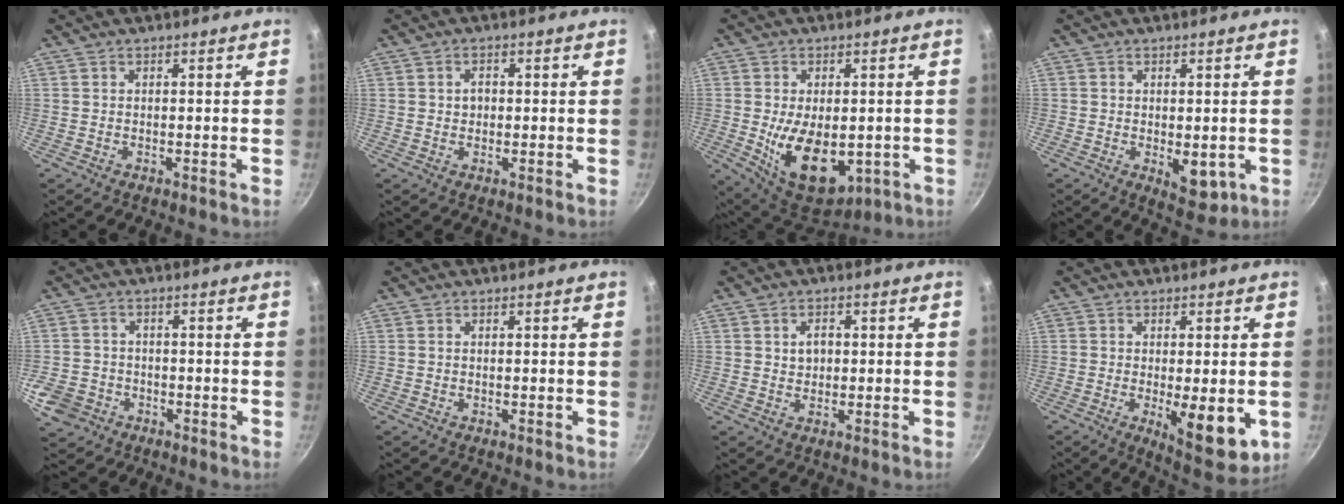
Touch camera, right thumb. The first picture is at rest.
{"total": 1.9, "force": [0.1, 1.5, 1.1], "torque": [-0.009, 0.003, 0.001]}
{"total": 14.7, "force": [-2.7, 8.5, 11.7], "torque": [-0.171, -0.011, -0.016]}
{"total": 5.6, "force": [-1.3, 3.1, 4.4], "torque": [-0.040, -0.009, -0.009]}
{"total": 6.2, "force": [-2.8, 5.2, 1.6], "torque": [-0.028, 0.016, -0.045]}
{"total": 0.0}
{"total": 2.9, "force": [0.5, 2.2, 1.8], "torque": [-0.018, 0.000, 0.008]}
{"total": 10.4, "force": [-2.4, 3.7, 9.5], "torque": [-0.124, -0.023, -0.026]}